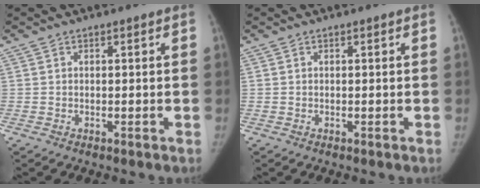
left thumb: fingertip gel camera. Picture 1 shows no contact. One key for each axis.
{"total": 0.0}